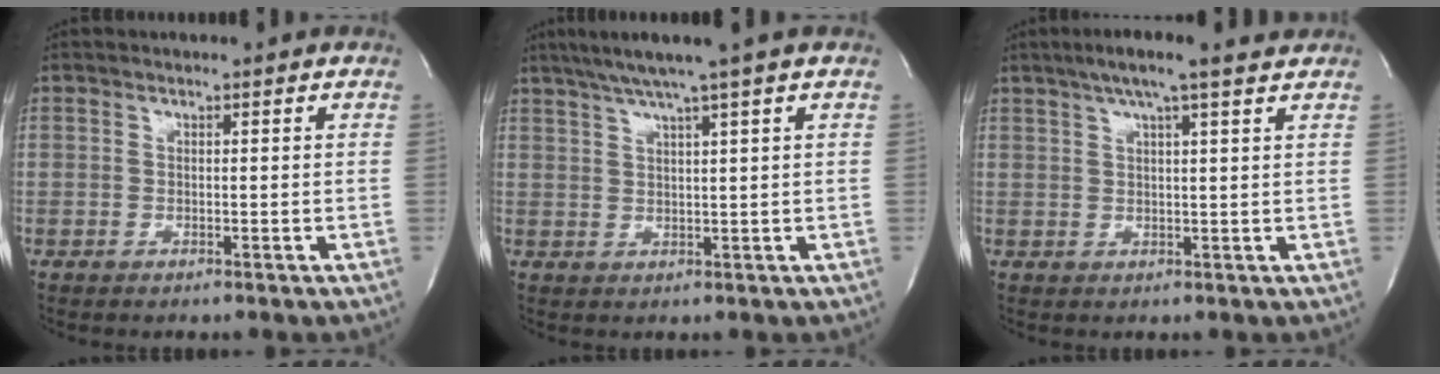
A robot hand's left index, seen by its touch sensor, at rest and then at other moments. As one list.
[{"total": 6.2, "force": [4.4, -1.5, 4.0], "torque": [-0.069, 0.010, 0.075]}, {"total": 7.8, "force": [5.8, -0.1, 5.2], "torque": [-0.091, 0.019, 0.082]}]